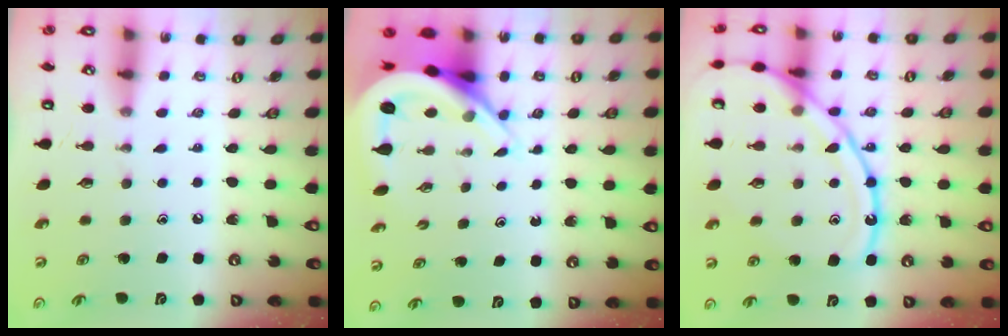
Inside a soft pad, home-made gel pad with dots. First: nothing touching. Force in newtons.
{"total": 8.7, "press": 8.7, "slide": 0.7}
{"total": 17.8, "press": 17.8, "slide": 1.5}